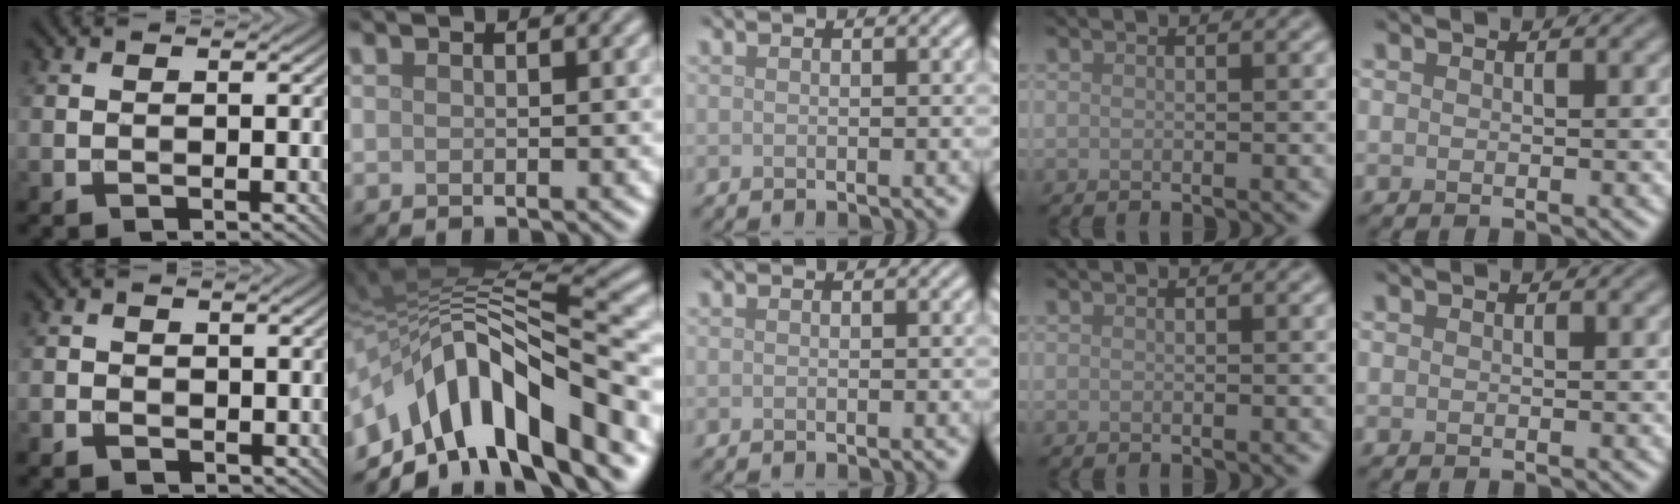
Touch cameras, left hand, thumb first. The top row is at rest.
{"thumb": {"total": 1.5, "force": [-0.2, 1.4, 0.4], "torque": [-0.010, -0.006, -0.005]}, "index": {"total": 12.3, "force": [-5.0, 5.4, 9.8], "torque": [-0.152, 0.014, -0.090]}}